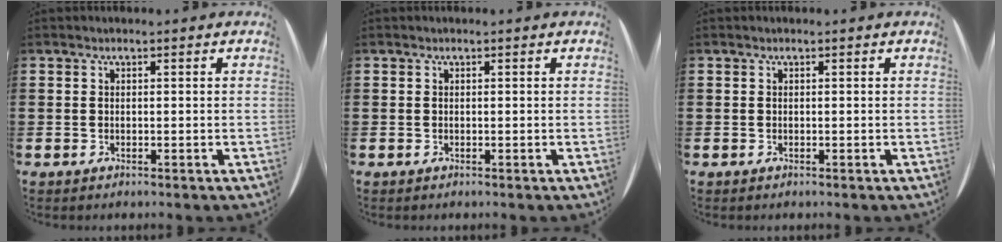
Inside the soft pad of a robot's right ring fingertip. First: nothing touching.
{"total": 0.0}
{"total": 0.0}